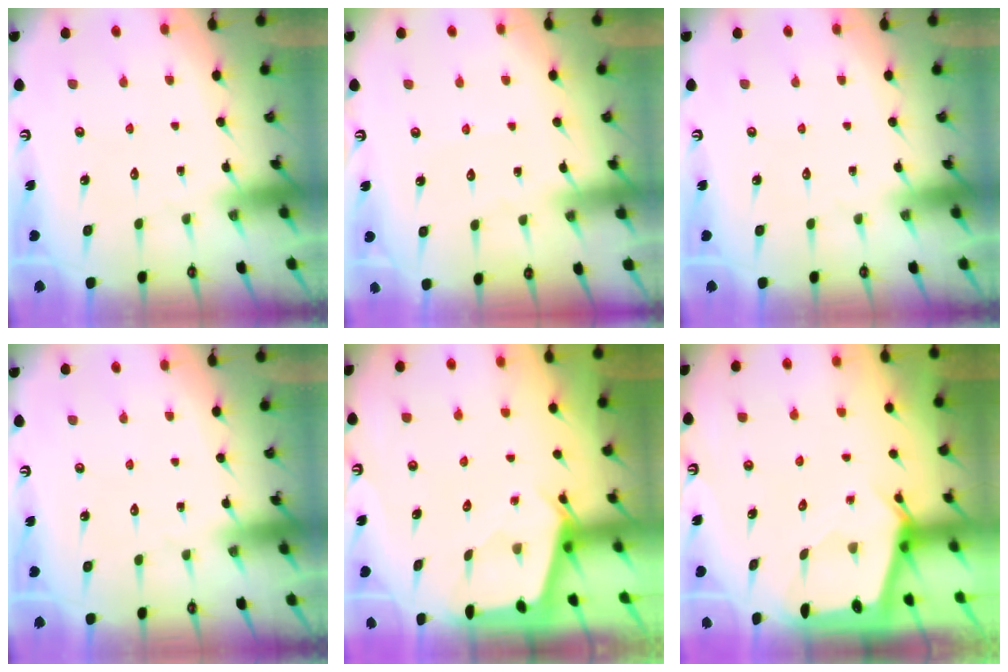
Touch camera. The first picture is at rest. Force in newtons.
{"total": 2.3, "press": 2.3, "slide": 0.3}
{"total": 0.0}
{"total": 0.0}
{"total": 2.5, "press": 2.5, "slide": 0.2}
{"total": 2.4, "press": 2.4, "slide": 0.3}